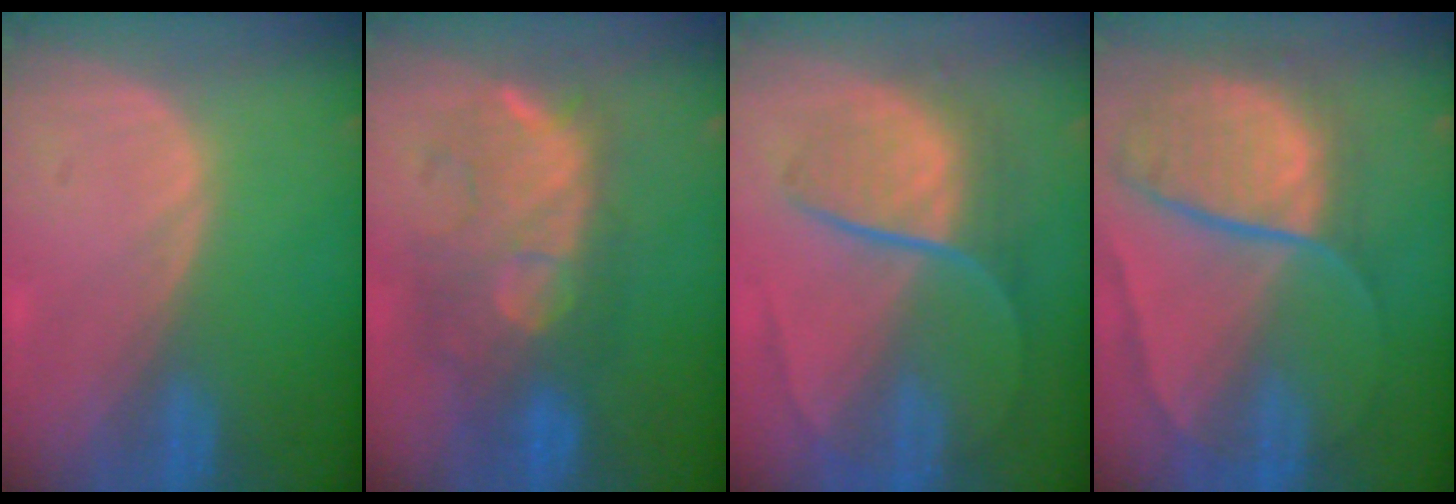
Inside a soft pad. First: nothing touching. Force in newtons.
{"total": 9.4, "press": 9.2, "slide": 1.9}
{"total": 9.0, "press": 7.5, "slide": 5.0}
{"total": 10.6, "press": 8.8, "slide": 6.0}